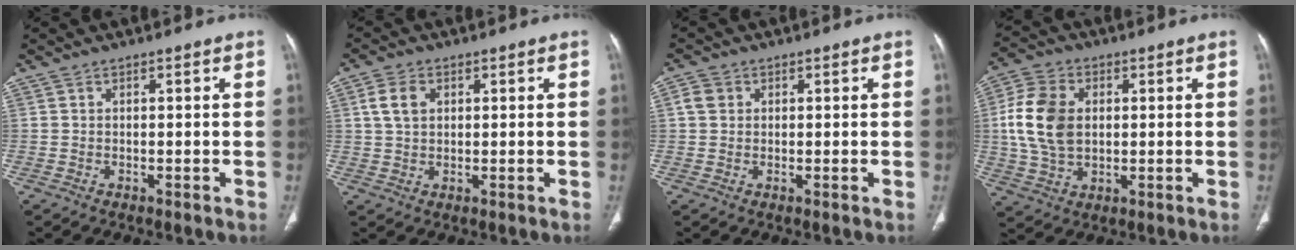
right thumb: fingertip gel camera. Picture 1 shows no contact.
{"total": 4.9, "force": [1.5, 3.4, 3.2], "torque": [-0.055, 0.003, 0.030]}
{"total": 2.9, "force": [0.8, 2.5, 1.3], "torque": [-0.016, 0.004, 0.015]}
{"total": 12.5, "force": [1.5, 8.7, 8.8], "torque": [-0.168, 0.003, 0.030]}